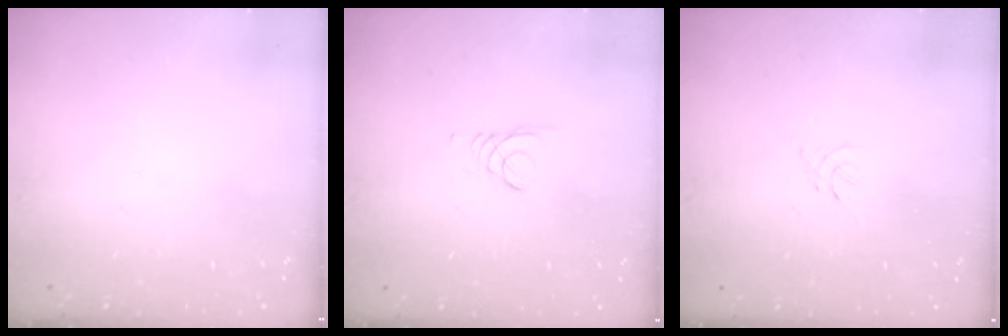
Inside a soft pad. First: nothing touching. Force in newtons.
{"total": 1.5, "press": 1.5, "slide": 0.1}
{"total": 0.0}